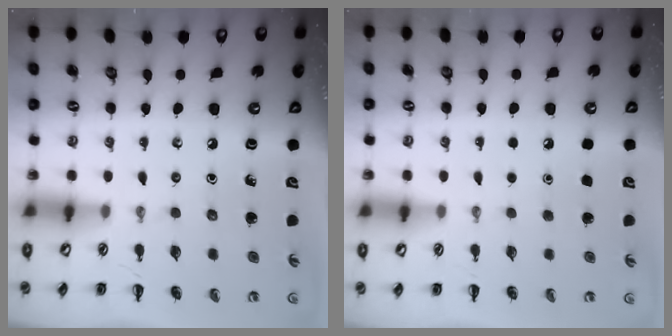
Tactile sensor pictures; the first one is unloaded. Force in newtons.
{"total": 1.7, "press": 1.7, "slide": 0.1}